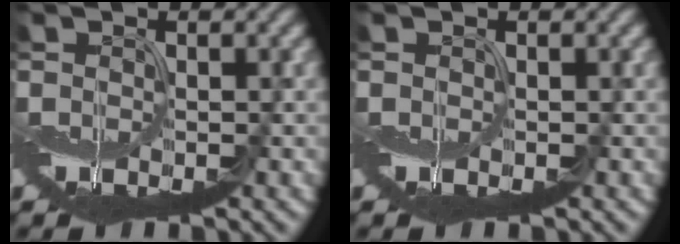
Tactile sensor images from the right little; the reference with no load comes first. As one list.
[{"total": 0.0}]